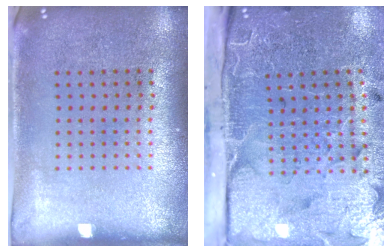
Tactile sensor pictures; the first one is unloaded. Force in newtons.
{"total": 5.0, "press": 3.9, "slide": 3.1}